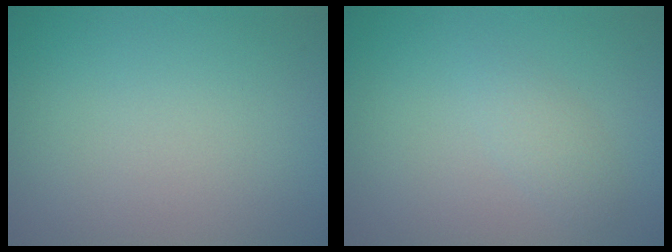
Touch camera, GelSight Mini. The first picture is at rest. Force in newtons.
{"total": 1.4, "press": 1.4, "slide": 0.1}